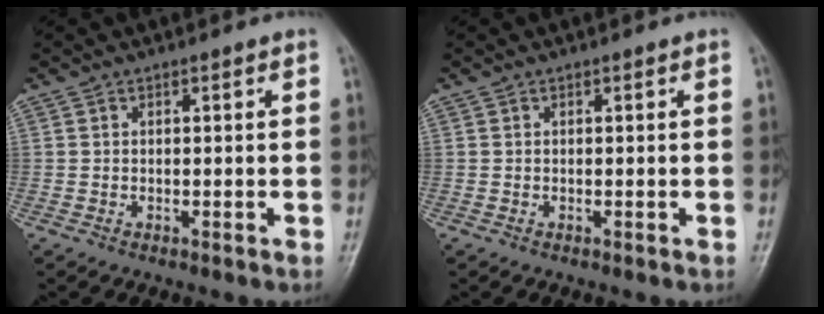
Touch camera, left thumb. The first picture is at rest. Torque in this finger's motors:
{"motor_torque": [0.00, 0.00, 0.12, -0.13, 0.00]}